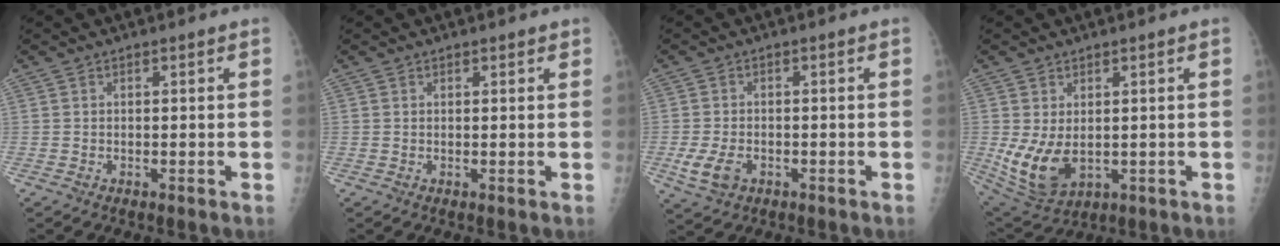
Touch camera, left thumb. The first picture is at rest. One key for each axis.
{"total": 0.7, "fx": 0.6, "fy": 0.4, "fz": 0.1, "tx": 0.004, "ty": -0.005, "tz": 0.005}
{"total": 5.2, "fx": -1.7, "fy": 3.5, "fz": 3.4, "tx": -0.070, "ty": 0.000, "tz": -0.026}
{"total": 9.1, "fx": -0.2, "fy": 5.9, "fz": 6.9, "tx": -0.129, "ty": -0.015, "tz": 0.020}